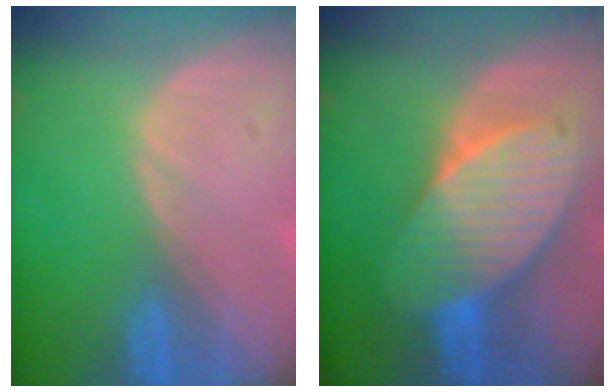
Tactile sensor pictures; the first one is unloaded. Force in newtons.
{"total": 9.2, "press": 9.2, "slide": 0.4}